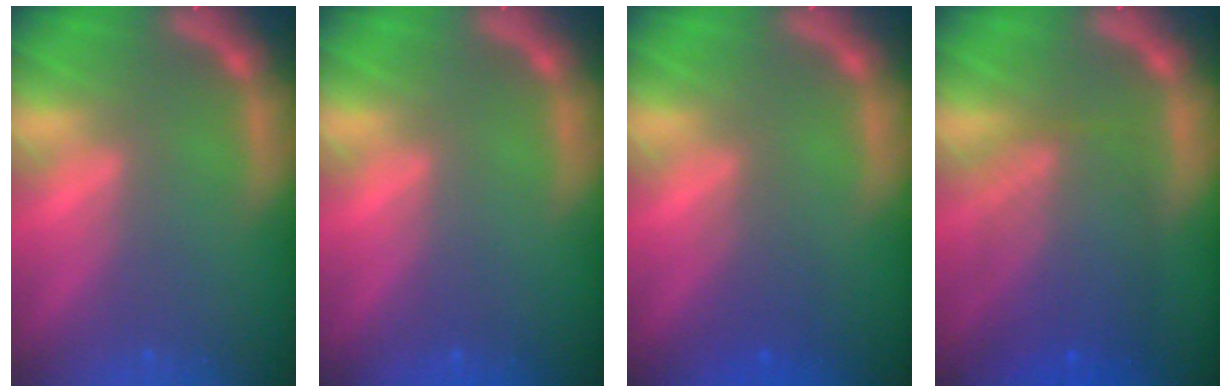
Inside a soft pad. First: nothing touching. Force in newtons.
{"total": 0.0}
{"total": 2.0}
{"total": 7.1}